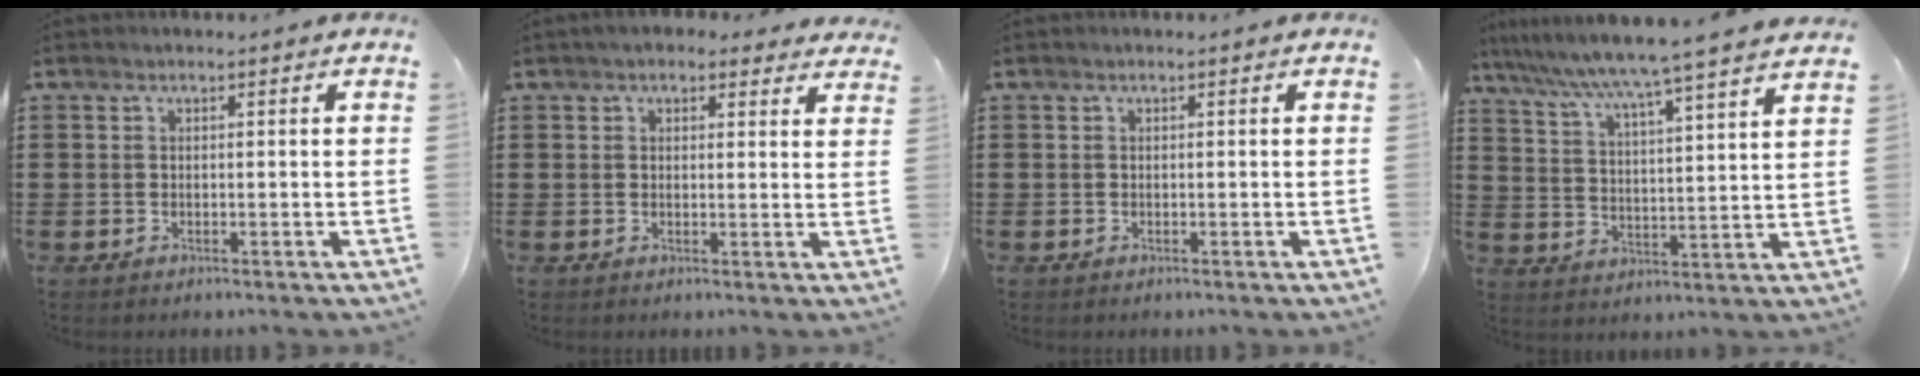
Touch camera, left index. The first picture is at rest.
{"total": 2.9, "force": [2.4, 1.2, 1.1], "torque": [-0.019, -0.001, 0.043]}
{"total": 0.0}
{"total": 5.8, "force": [5.2, -1.5, 2.2], "torque": [-0.067, -0.047, 0.079]}